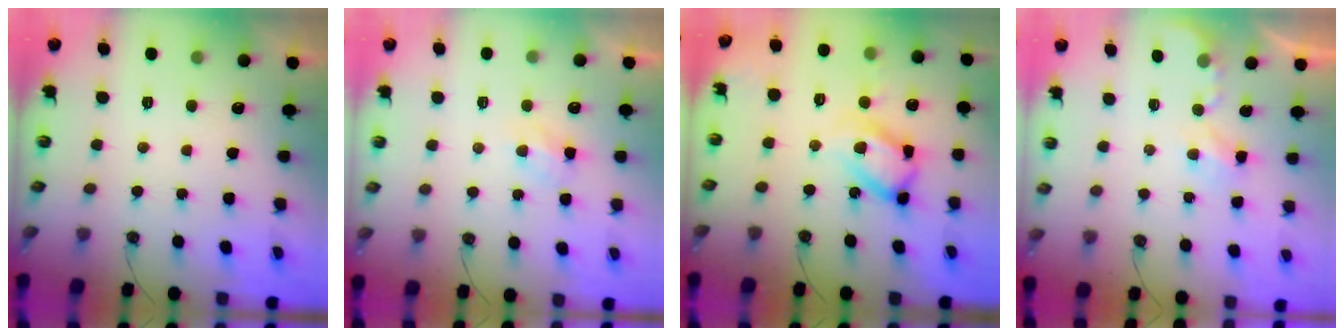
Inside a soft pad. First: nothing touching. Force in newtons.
{"total": 3.8, "press": 3.7, "slide": 0.5}
{"total": 15.7, "press": 15.6, "slide": 1.3}
{"total": 2.7, "press": 2.7, "slide": 0.5}